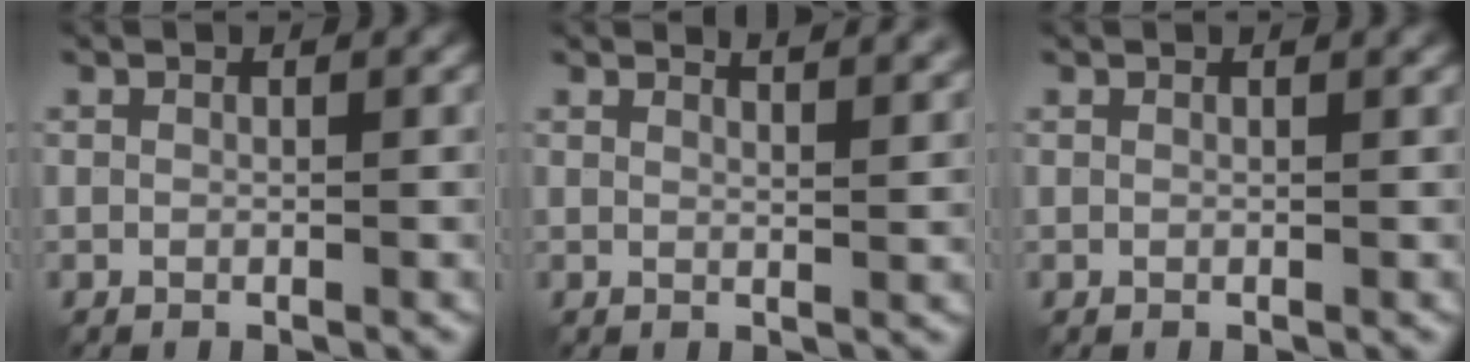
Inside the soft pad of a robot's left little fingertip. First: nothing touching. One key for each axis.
{"total": 5.1, "fx": 4.0, "fy": 1.7, "fz": 2.8, "tx": -0.010, "ty": 0.027, "tz": 0.028}
{"total": 1.0, "fx": 0.8, "fy": 0.3, "fz": 0.5, "tx": -0.005, "ty": 0.004, "tz": 0.008}